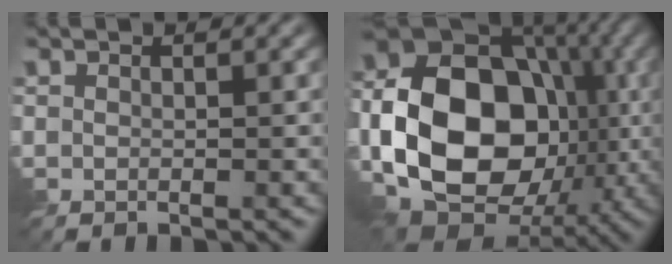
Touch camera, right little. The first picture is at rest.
{"total": 17.6, "force": [-2.5, 13.2, 11.4], "torque": [-0.184, -0.013, -0.042]}